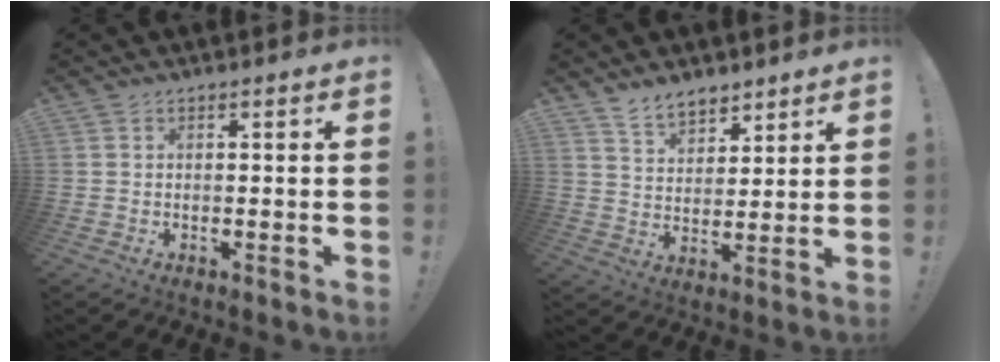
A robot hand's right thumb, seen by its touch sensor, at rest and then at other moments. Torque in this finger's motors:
{"motor_torque": [0.03, 0.03, 0.08, 0.24, 0.00]}